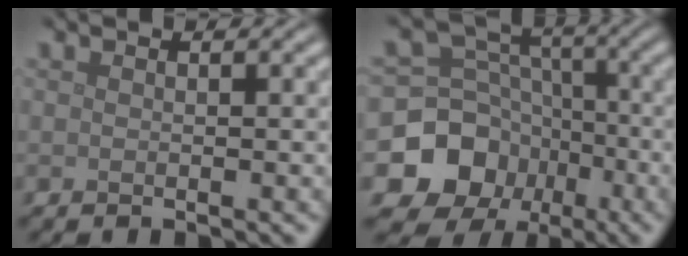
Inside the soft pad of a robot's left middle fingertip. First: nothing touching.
{"total": 9.7, "force": [-4.2, 8.2, 2.9], "torque": [-0.070, 0.001, -0.093]}